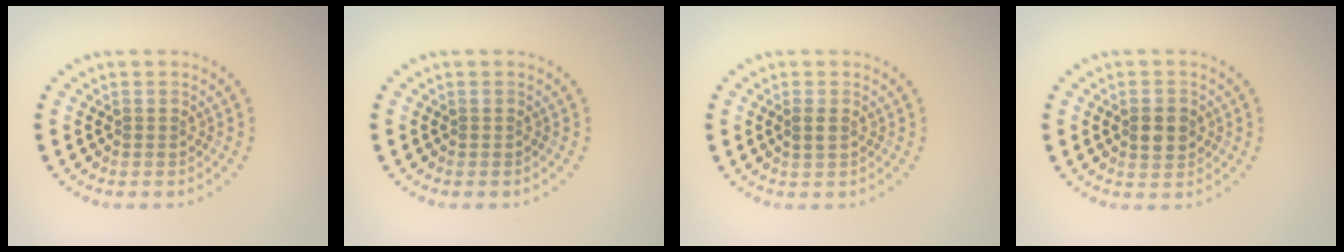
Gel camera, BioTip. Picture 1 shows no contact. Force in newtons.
{"total": 0.0}
{"total": 1.0, "press": 1.0, "slide": 0.2}
{"total": 2.4, "press": 2.4, "slide": 0.1}